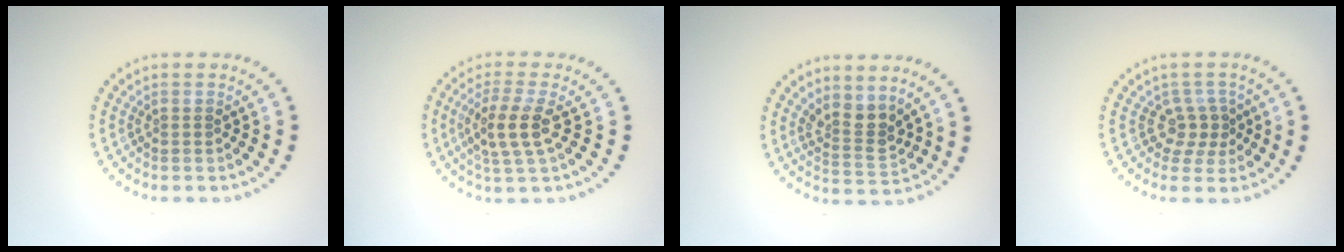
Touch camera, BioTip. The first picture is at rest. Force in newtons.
{"total": 3.4, "press": 3.0, "slide": 1.5}
{"total": 2.6, "press": 2.2, "slide": 1.5}
{"total": 2.4, "press": 1.7, "slide": 1.7}